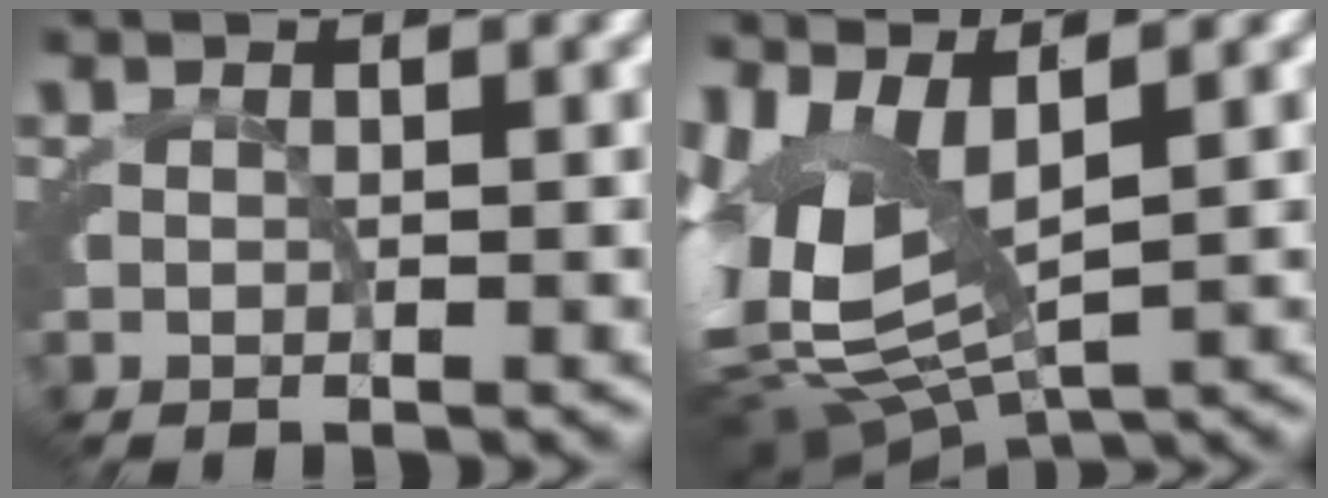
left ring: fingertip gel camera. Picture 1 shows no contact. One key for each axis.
{"total": 12.5, "fx": -0.8, "fy": 8.7, "fz": 8.9, "tx": -0.196, "ty": -0.044, "tz": 0.007}